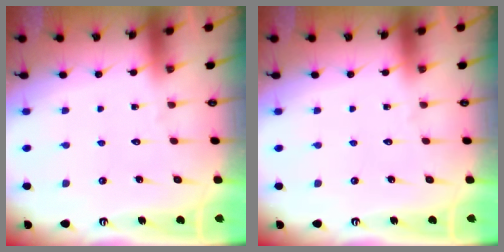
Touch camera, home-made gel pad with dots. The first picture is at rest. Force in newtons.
{"total": 0.0}